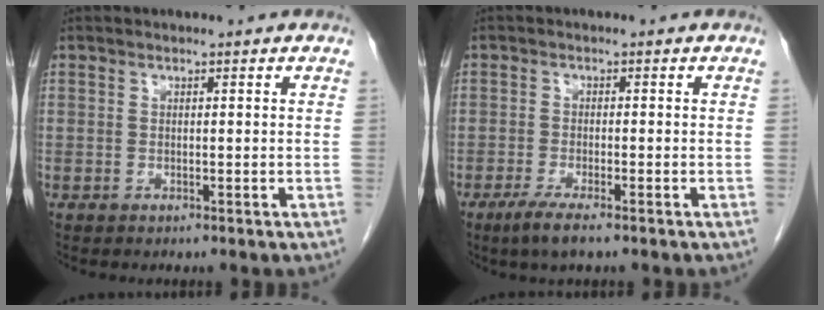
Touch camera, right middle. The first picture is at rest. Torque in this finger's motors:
{"motor_torque": [0.71, -0.49, 0.06, 0.06]}